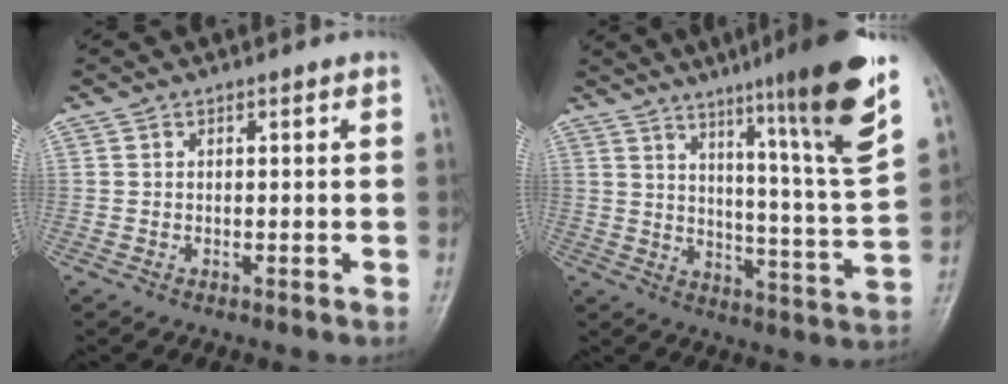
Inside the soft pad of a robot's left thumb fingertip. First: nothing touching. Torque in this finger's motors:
{"motor_torque": [2.32, 1.88, 1.81, -0.96, 0.09]}